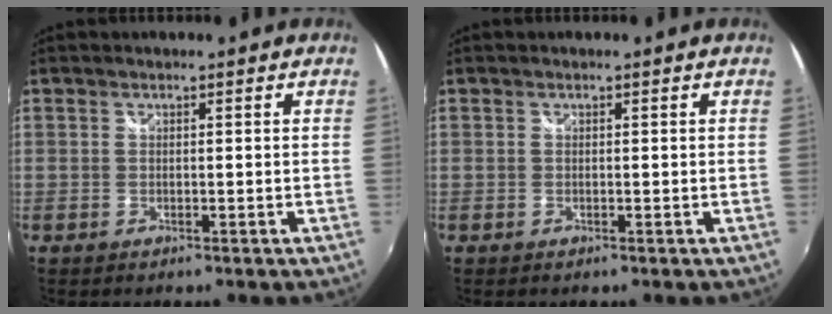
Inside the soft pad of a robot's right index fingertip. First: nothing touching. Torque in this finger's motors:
{"motor_torque": [0.00, 0.40, 0.00, 0.00]}